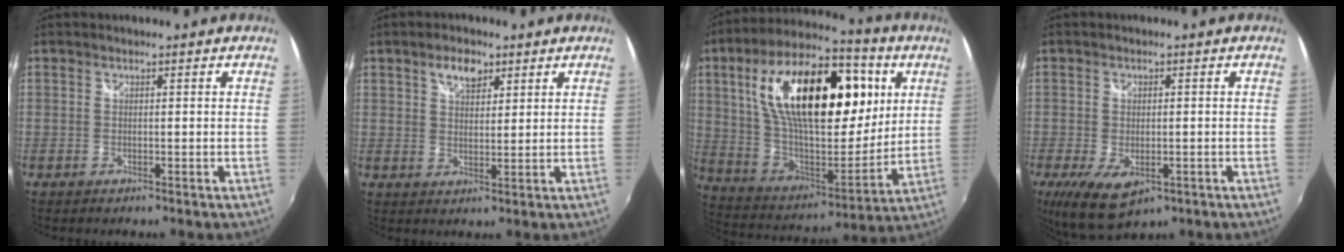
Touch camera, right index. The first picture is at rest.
{"total": 4.7, "force": [2.9, 2.5, 2.8], "torque": [-0.043, 0.009, 0.050]}
{"total": 31.5, "force": [9.6, 15.3, 25.9], "torque": [-0.481, 0.028, 0.161]}
{"total": 9.1, "force": [-4.0, 4.9, 6.5], "torque": [-0.140, -0.037, -0.064]}